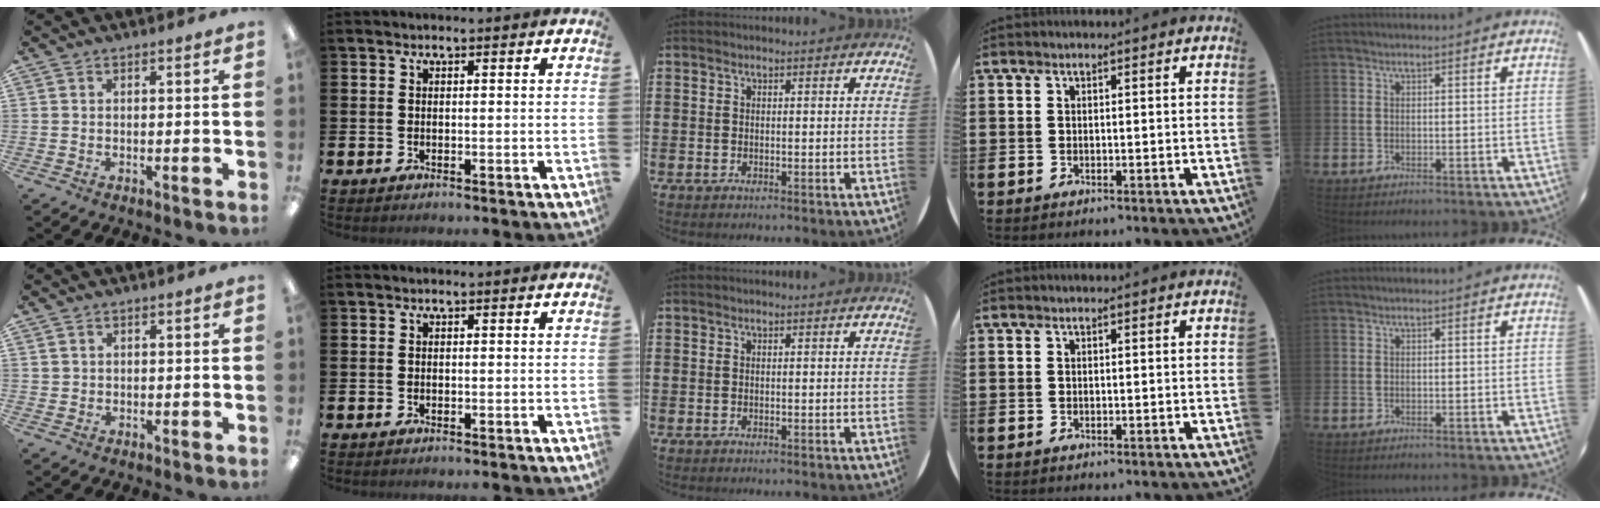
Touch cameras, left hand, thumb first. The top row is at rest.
{"thumb": {"total": 1.2, "force": [0.5, 1.1, 0.1], "torque": [-0.003, 0.003, 0.009]}}